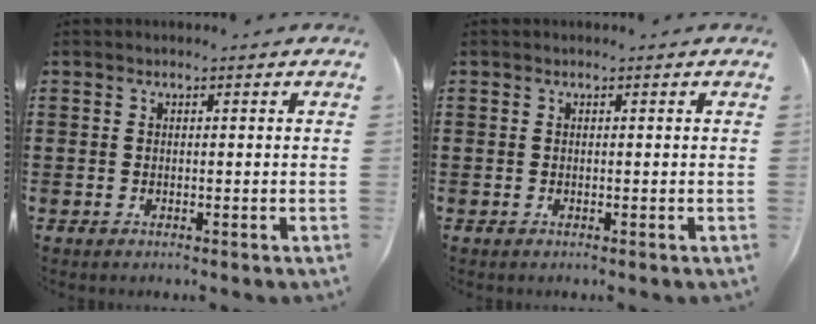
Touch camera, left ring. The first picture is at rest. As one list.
[{"total": 0.0}]